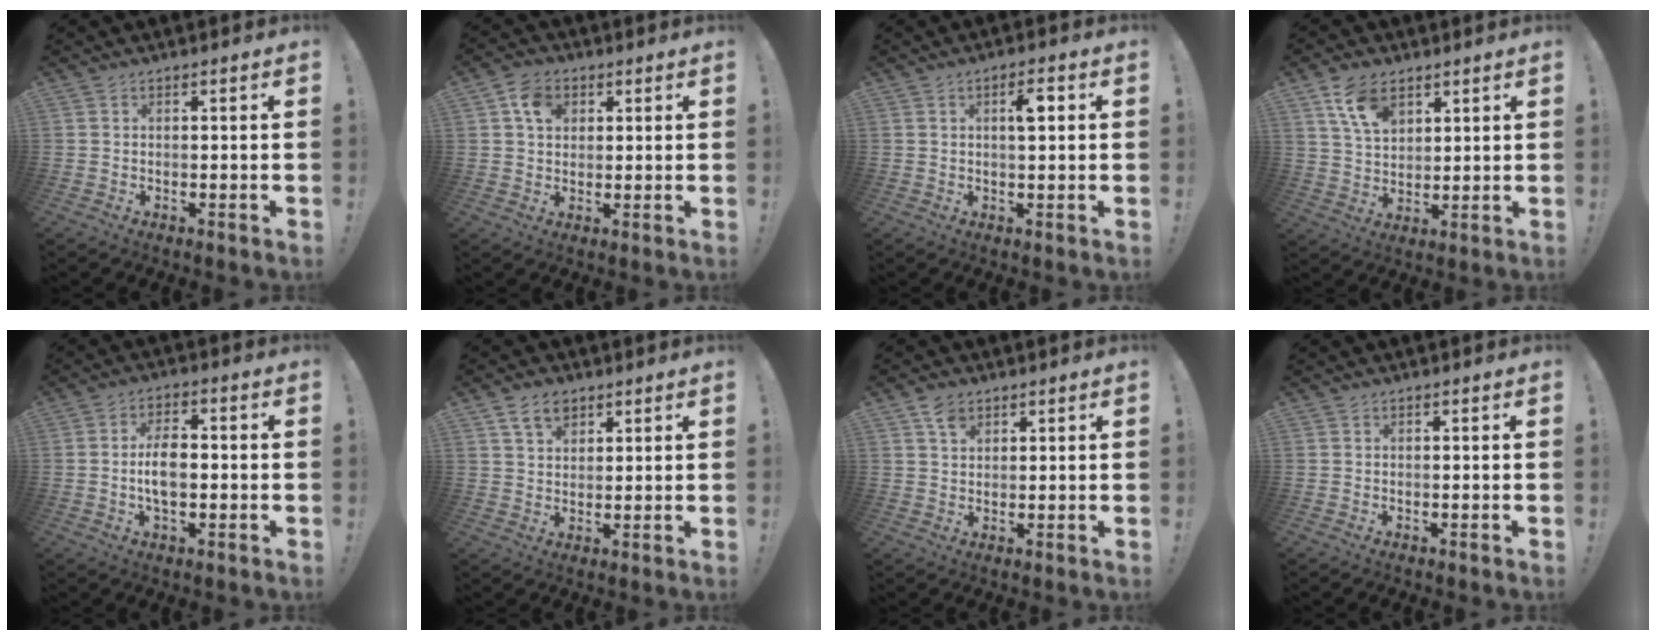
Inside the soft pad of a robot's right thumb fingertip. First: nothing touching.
{"total": 7.1, "force": [2.5, 5.6, 3.6], "torque": [-0.055, 0.001, 0.047]}
{"total": 4.5, "force": [1.1, 1.5, 4.1], "torque": [-0.054, -0.003, 0.009]}
{"total": 10.0, "force": [5.9, 6.0, 5.5], "torque": [-0.097, -0.018, 0.113]}
{"total": 7.4, "force": [-1.0, 4.0, 6.2], "torque": [-0.120, 0.005, -0.022]}
{"total": 6.4, "force": [4.0, 4.1, 3.0], "torque": [-0.056, -0.009, 0.075]}
{"total": 4.1, "force": [2.6, 2.5, 1.9], "torque": [-0.026, -0.011, 0.047]}
{"total": 0.0}